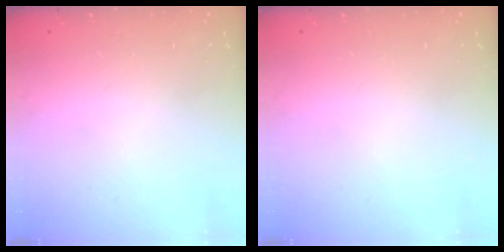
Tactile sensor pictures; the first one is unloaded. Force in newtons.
{"total": 0.0}